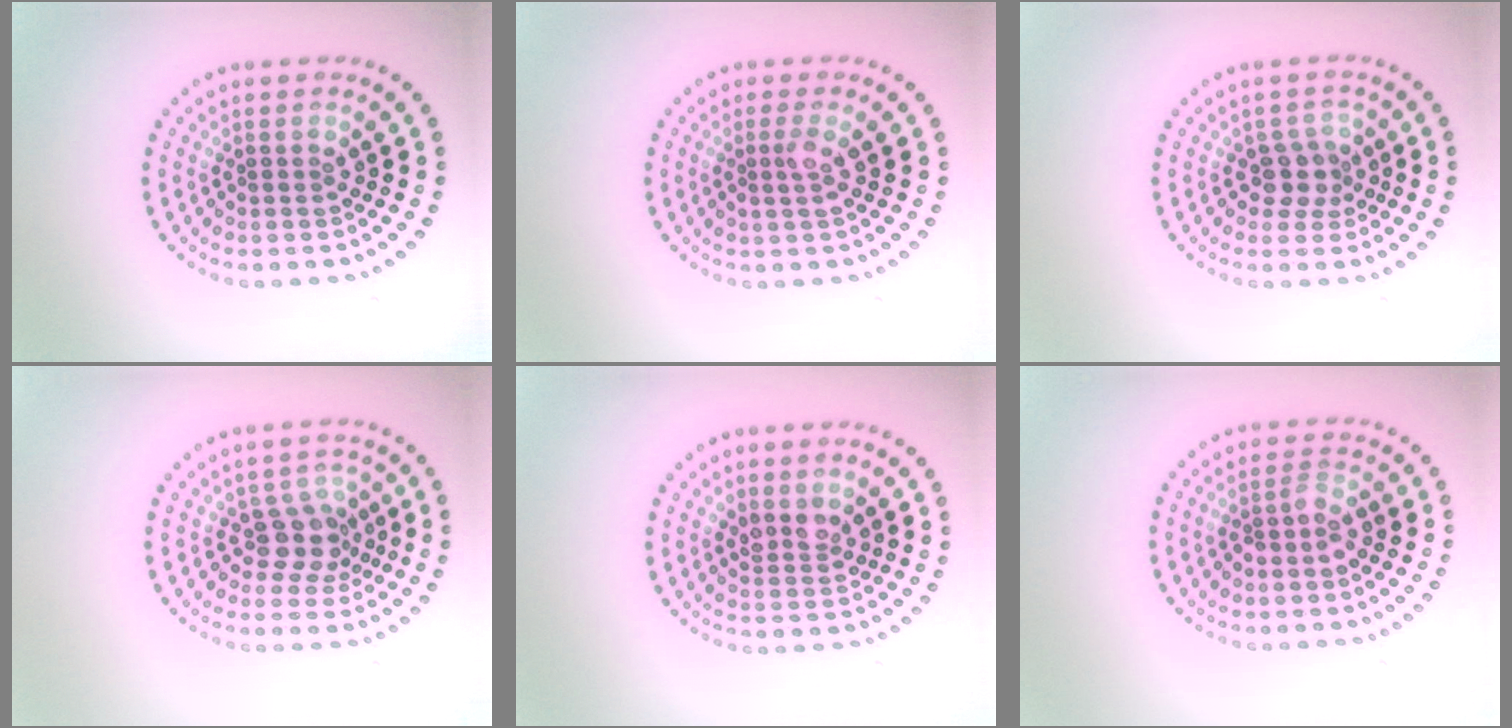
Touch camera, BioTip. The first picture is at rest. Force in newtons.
{"total": 1.6, "press": 1.3, "slide": 0.8}
{"total": 2.3, "press": 1.9, "slide": 1.2}
{"total": 2.7, "press": 2.1, "slide": 1.7}
{"total": 1.8, "press": 1.5, "slide": 1.0}
{"total": 1.6, "press": 1.3, "slide": 1.0}